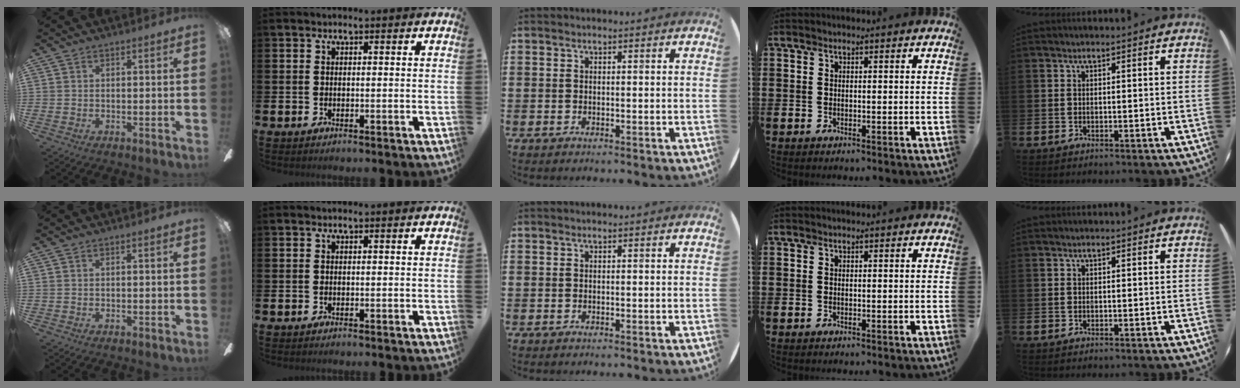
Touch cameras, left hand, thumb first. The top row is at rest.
{}